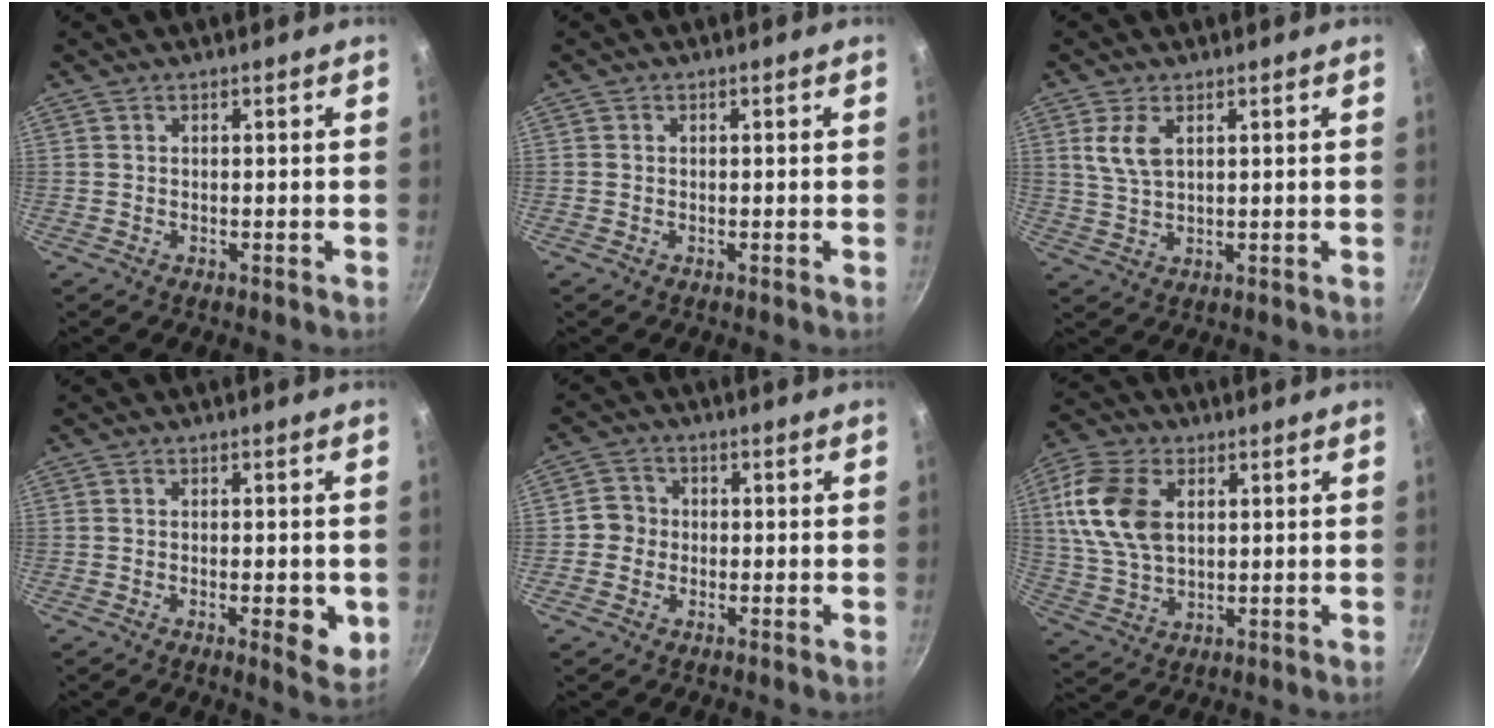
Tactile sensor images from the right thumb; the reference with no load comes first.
{"total": 0.0}
{"total": 5.5, "force": [2.1, 2.7, 4.3], "torque": [-0.083, -0.010, 0.044]}
{"total": 5.7, "force": [-1.4, 2.0, 5.2], "torque": [-0.060, -0.004, -0.017]}
{"total": 3.8, "force": [-0.7, 3.6, 1.0], "torque": [0.005, 0.011, -0.024]}
{"total": 13.8, "force": [3.3, 8.8, 10.0], "torque": [-0.187, -0.002, 0.062]}